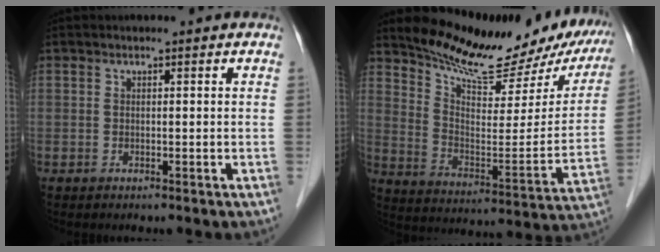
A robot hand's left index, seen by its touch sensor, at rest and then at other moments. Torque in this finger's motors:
{"motor_torque": [1.09, -1.05, 0.25, 0.06]}